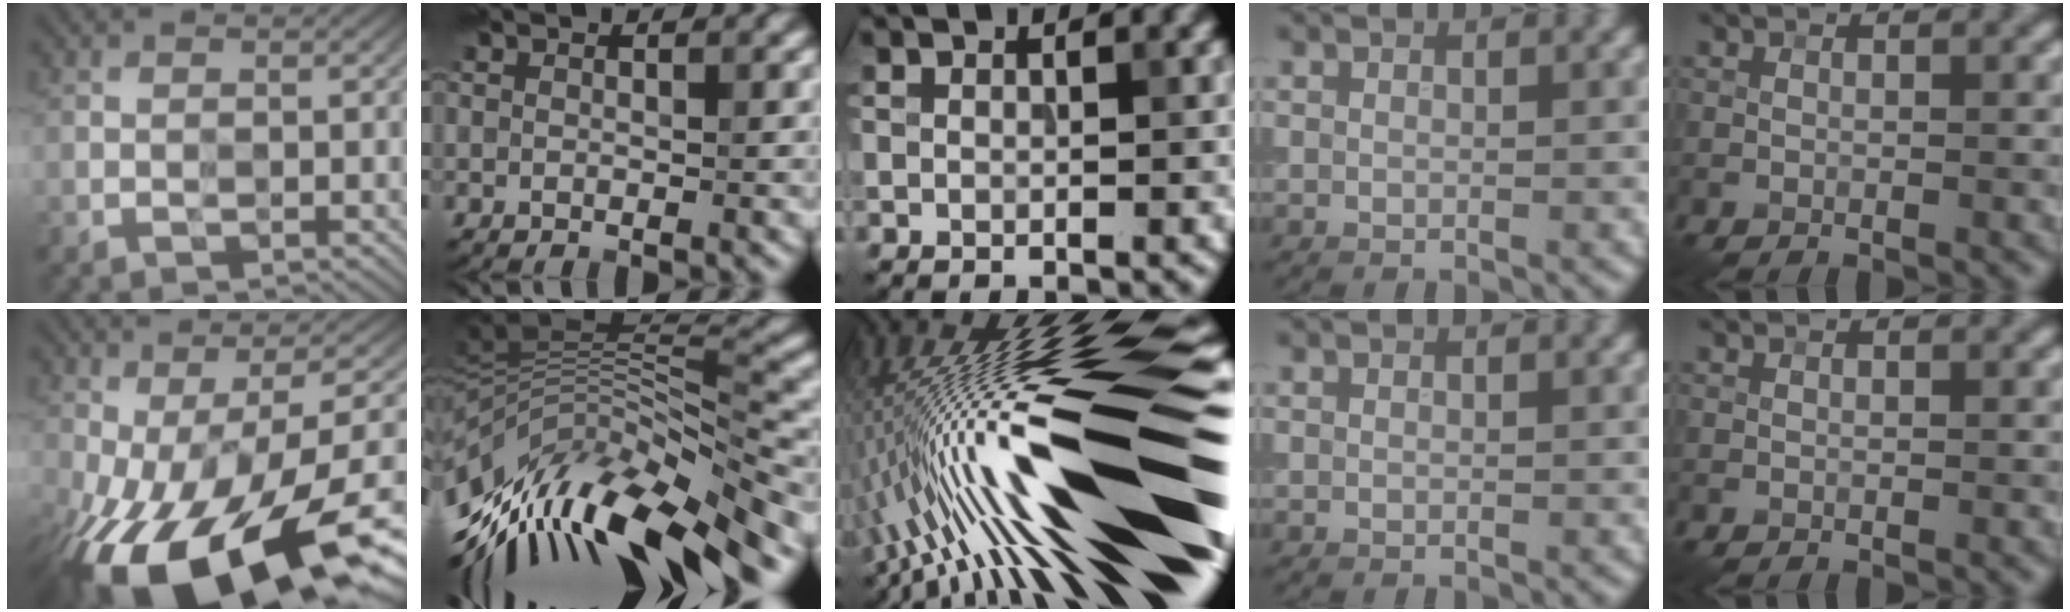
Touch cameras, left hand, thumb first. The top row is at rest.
{"thumb": {"total": 18.8, "force": [-8.9, 7.0, 14.9], "torque": [-0.277, -0.028, -0.138]}, "index": {"total": 13.9, "force": [-5.5, 3.8, 12.2], "torque": [-0.223, 0.021, -0.093]}, "middle": {"total": 19.3, "force": [-4.4, 3.7, 18.5], "torque": [-0.297, 0.036, -0.093]}}